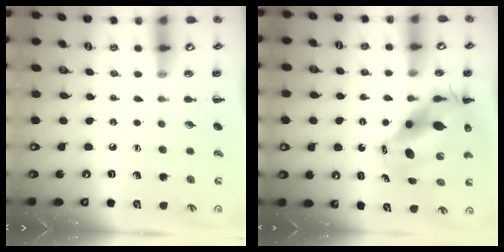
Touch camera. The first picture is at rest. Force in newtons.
{"total": 13.0, "press": 12.5, "slide": 3.4}